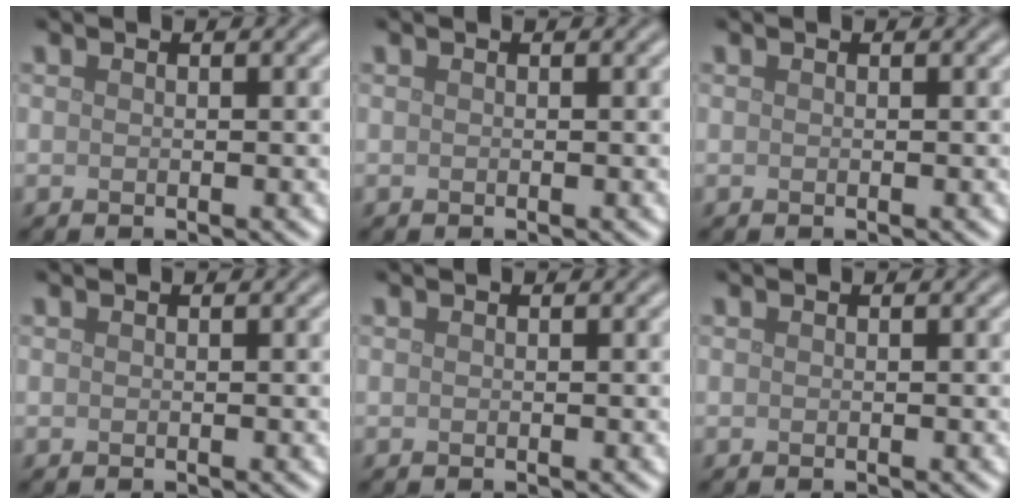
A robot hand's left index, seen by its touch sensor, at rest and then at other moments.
{"total": 0.0}
{"total": 0.0}
{"total": 0.0}
{"total": 0.0}
{"total": 0.0}